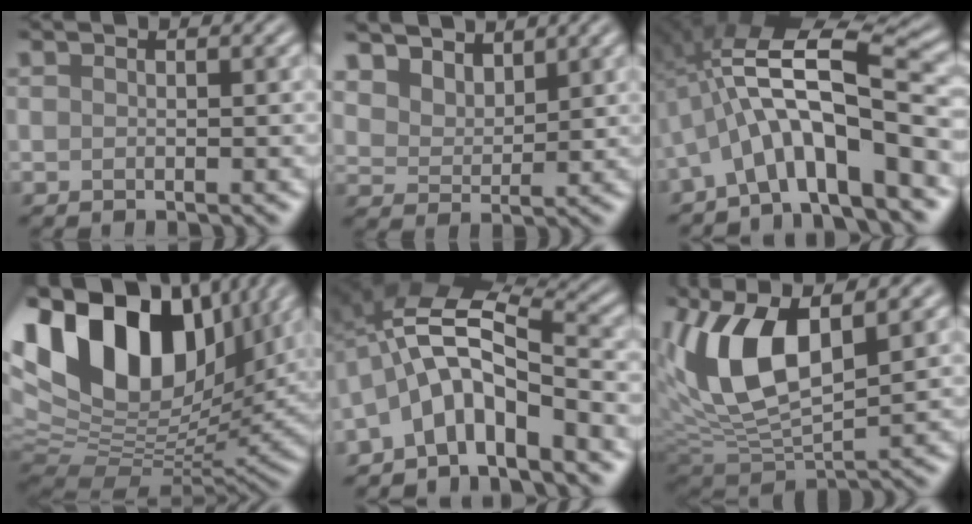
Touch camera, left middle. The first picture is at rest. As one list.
[{"total": 3.9, "force": [3.6, 1.5, 0.5], "torque": [-0.036, -0.003, 0.083]}, {"total": 10.5, "force": [-2.8, 2.7, 9.8], "torque": [-0.171, 0.036, -0.043]}, {"total": 17.2, "force": [6.9, 9.4, 12.6], "torque": [-0.237, 0.038, 0.121]}, {"total": 8.0, "force": [-3.5, 3.0, 6.6], "torque": [-0.121, 0.028, -0.069]}, {"total": 9.4, "force": [2.9, 4.3, 7.8], "torque": [-0.176, 0.009, 0.060]}]